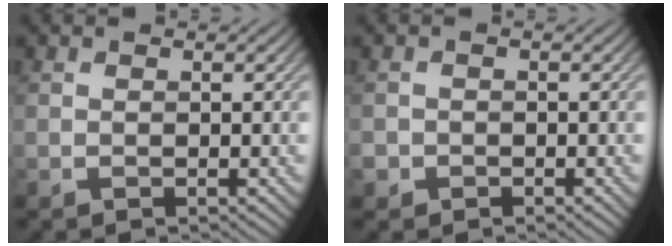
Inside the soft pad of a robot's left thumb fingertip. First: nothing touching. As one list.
[{"total": 1.5, "force": [-0.7, 1.2, 0.2], "torque": [0.001, -0.006, -0.017]}]